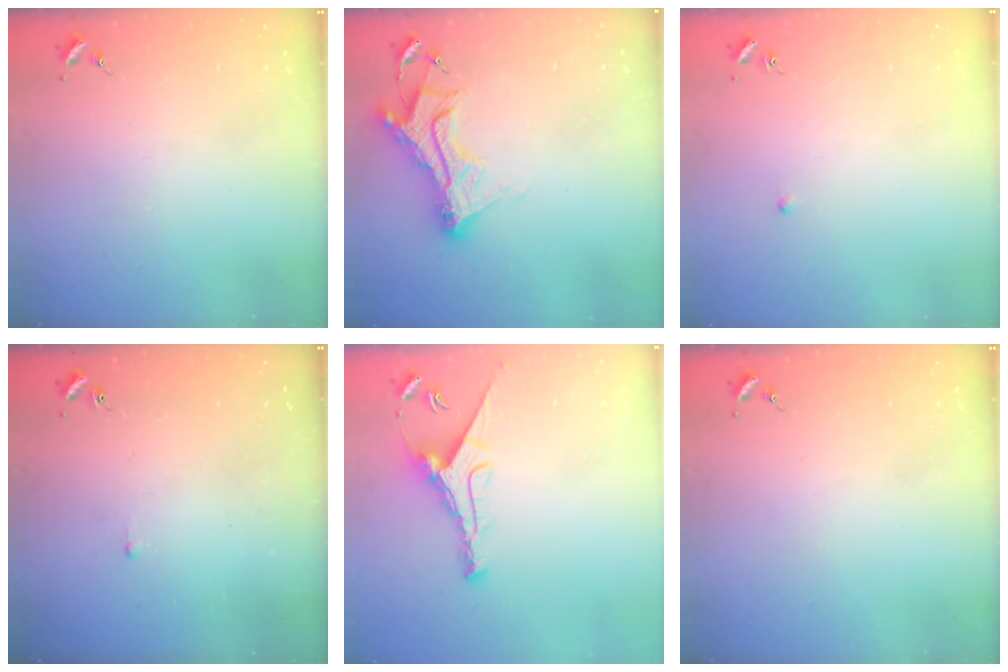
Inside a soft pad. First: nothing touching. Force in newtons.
{"total": 12.5, "press": 12.4, "slide": 1.1}
{"total": 2.6, "press": 2.5, "slide": 0.6}
{"total": 1.8, "press": 1.8, "slide": 0.3}
{"total": 9.1, "press": 9.1, "slide": 0.3}
{"total": 0.0}